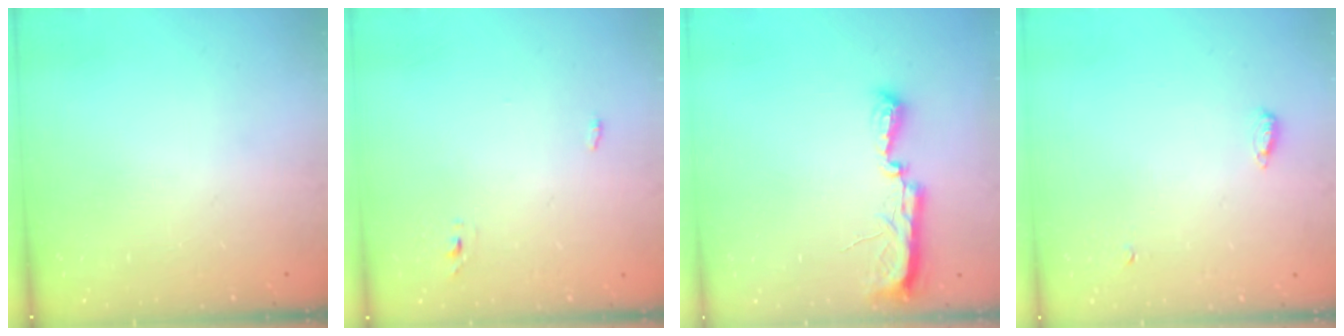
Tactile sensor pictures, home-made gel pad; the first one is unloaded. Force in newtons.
{"total": 2.7, "press": 2.6, "slide": 0.8}
{"total": 7.7, "press": 7.7, "slide": 0.7}
{"total": 8.9, "press": 6.0, "slide": 6.5}